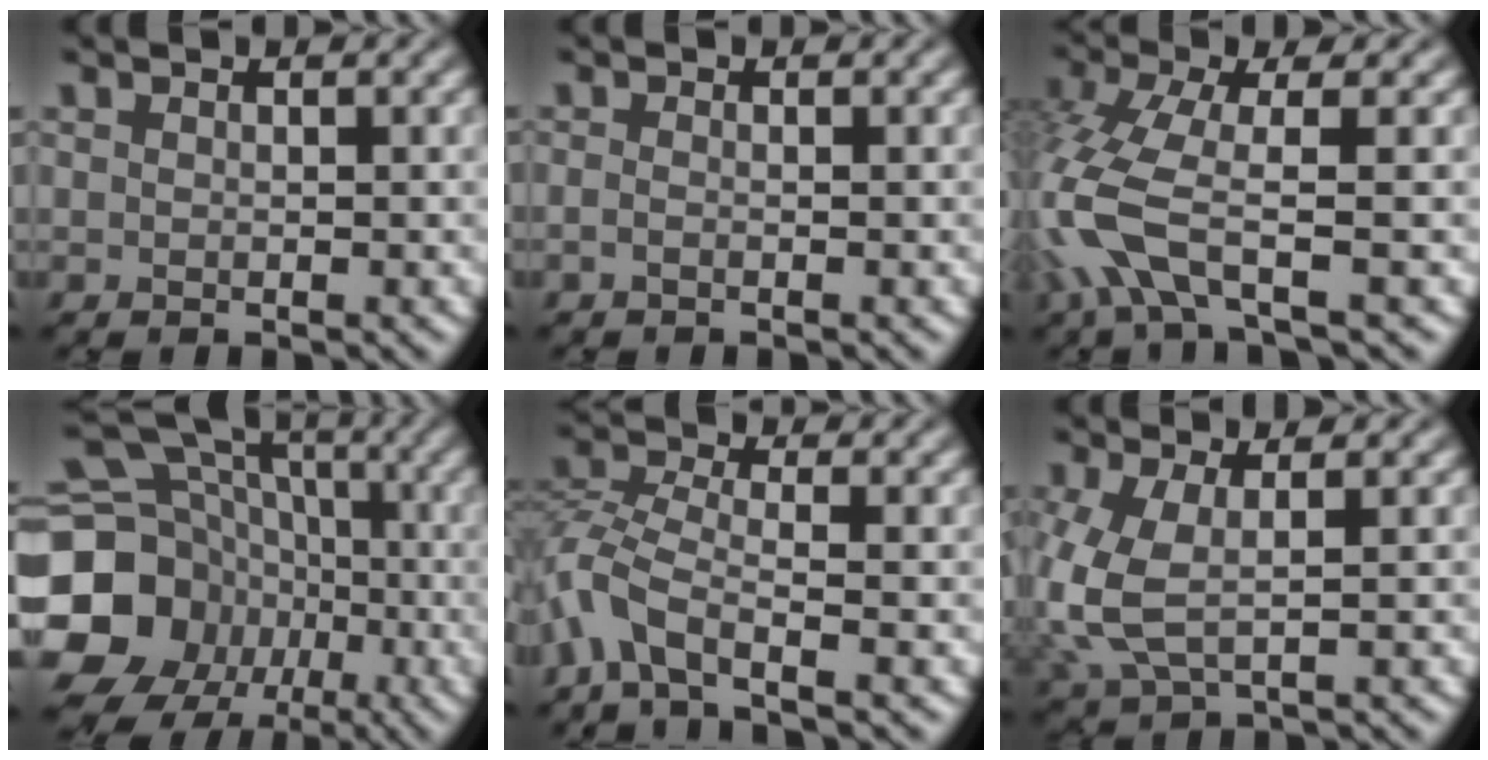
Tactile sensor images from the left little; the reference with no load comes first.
{"total": 0.6, "force": [-0.5, 0.0, 0.3], "torque": [-0.010, -0.004, -0.015]}
{"total": 6.0, "force": [-2.4, 1.5, 5.4], "torque": [-0.139, -0.009, -0.059]}
{"total": 19.4, "force": [-4.7, 17.4, 7.0], "torque": [-0.170, -0.019, -0.117]}
{"total": 4.7, "force": [-3.1, 1.4, 3.2], "torque": [-0.077, -0.002, -0.080]}
{"total": 5.0, "force": [-0.4, 2.5, 4.4], "torque": [-0.125, -0.005, -0.007]}